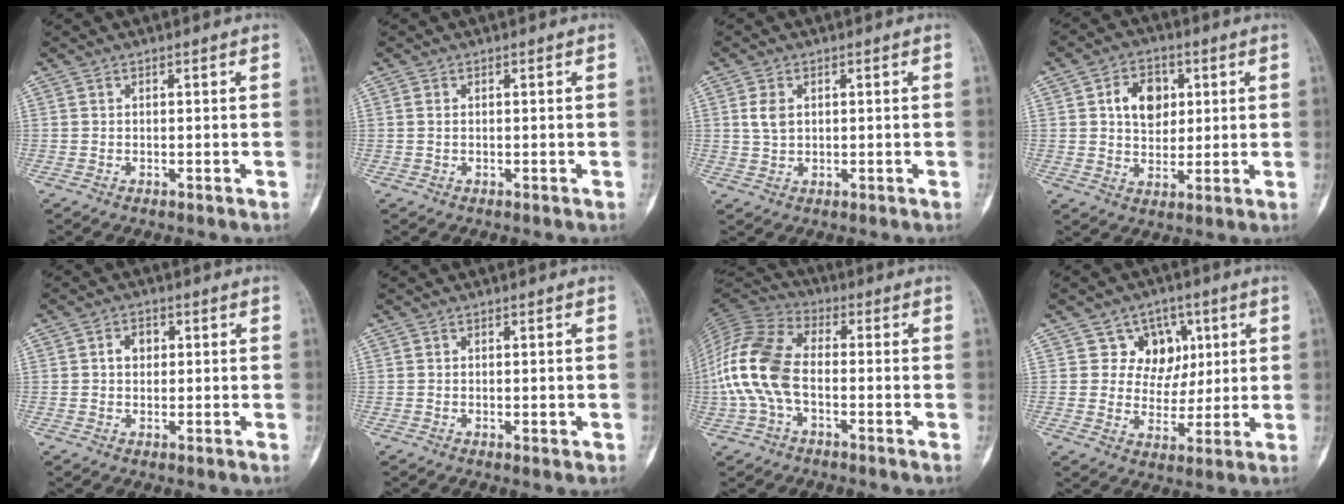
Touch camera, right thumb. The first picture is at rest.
{"total": 0.6, "force": [0.0, 0.4, 0.5], "torque": [-0.011, 0.000, 0.001]}
{"total": 3.4, "force": [0.7, 2.3, 2.3], "torque": [-0.040, 0.000, 0.017]}
{"total": 8.7, "force": [2.3, 6.4, 5.4], "torque": [-0.052, -0.005, 0.039]}
{"total": 3.0, "force": [0.6, 2.4, 1.8], "torque": [-0.015, 0.007, 0.007]}
{"total": 1.4, "force": [-0.2, 0.6, 1.3], "torque": [-0.012, -0.002, -0.002]}
{"total": 14.3, "force": [-2.1, 8.5, 11.3], "torque": [-0.250, 0.033, -0.046]}
{"total": 9.1, "force": [3.5, 7.7, 3.4], "torque": [-0.004, -0.007, 0.056]}